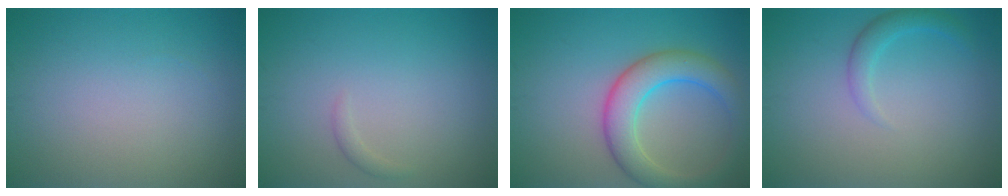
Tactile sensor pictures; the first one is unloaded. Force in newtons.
{"total": 0.7, "press": 0.7, "slide": 0.1}
{"total": 5.6, "press": 5.6, "slide": 0.4}
{"total": 1.9, "press": 1.9, "slide": 0.1}